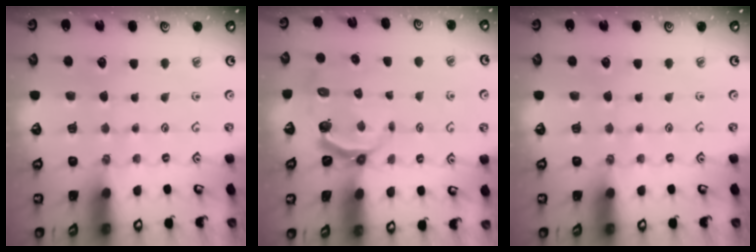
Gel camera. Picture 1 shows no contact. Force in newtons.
{"total": 4.8, "press": 3.7, "slide": 3.1}
{"total": 0.0}